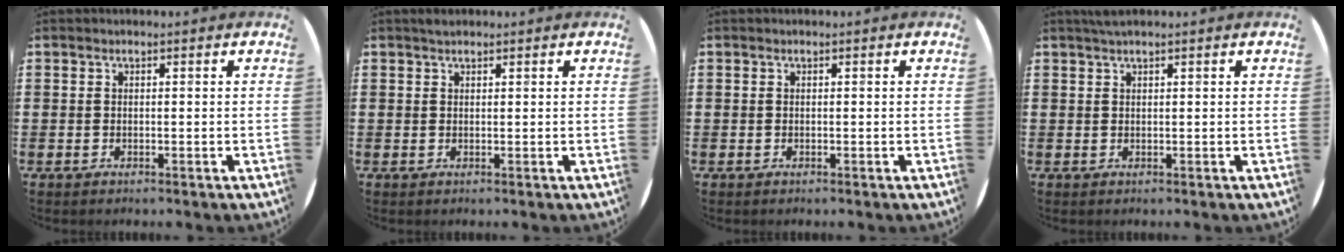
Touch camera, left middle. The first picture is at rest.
{"total": 0.7, "force": [0.6, 0.2, 0.2], "torque": [-0.006, 0.002, 0.012]}
{"total": 0.0}
{"total": 1.0, "force": [0.7, -0.1, 0.6], "torque": [-0.012, 0.002, 0.014]}